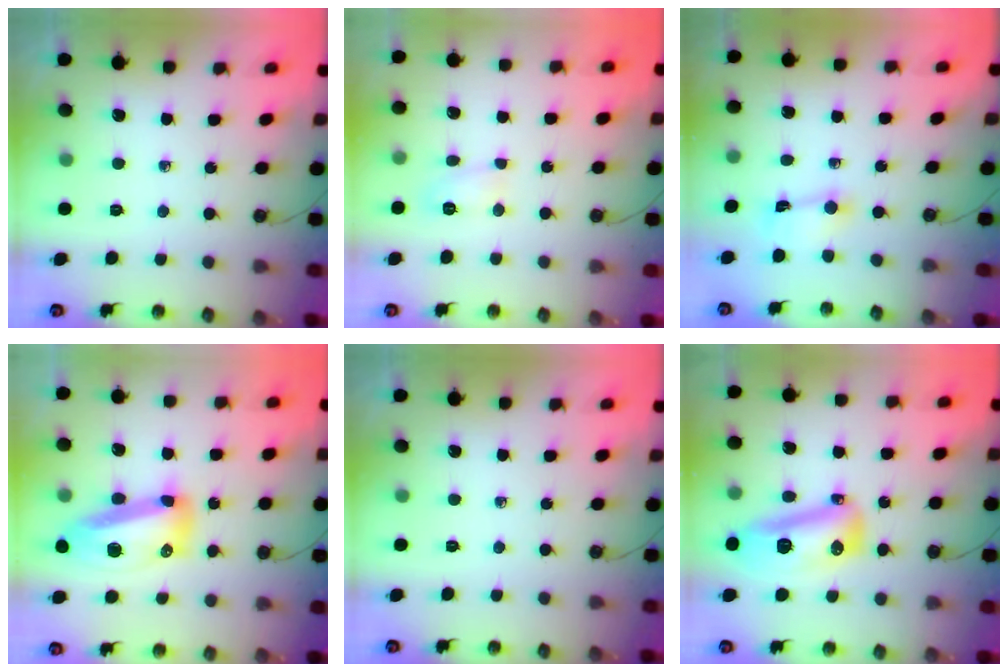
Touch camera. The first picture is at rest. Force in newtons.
{"total": 4.5, "press": 4.5, "slide": 0.2}
{"total": 2.1, "press": 2.0, "slide": 0.6}
{"total": 15.7, "press": 15.6, "slide": 1.4}
{"total": 0.0}
{"total": 14.4, "press": 14.0, "slide": 3.4}